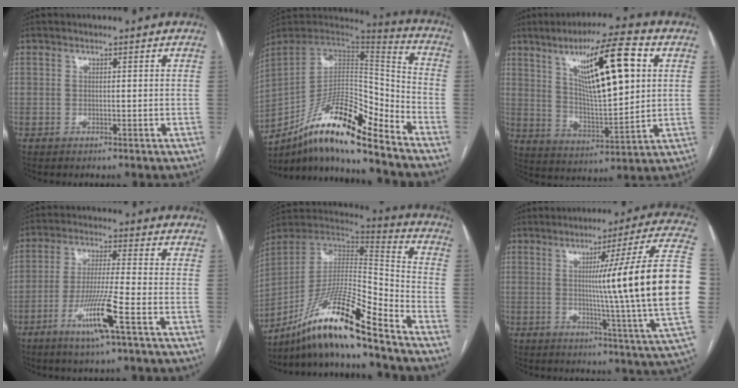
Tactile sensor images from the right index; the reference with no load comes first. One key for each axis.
{"total": 18.8, "fx": -13.5, "fy": 3.0, "fz": 12.8, "tx": -0.232, "ty": 0.006, "tz": -0.242}
{"total": 16.1, "fx": 5.8, "fy": 2.8, "fz": 14.8, "tx": -0.250, "ty": 0.009, "tz": 0.100}
{"total": 9.5, "fx": -4.5, "fy": -0.6, "fz": 8.4, "tx": -0.163, "ty": -0.014, "tz": -0.086}
{"total": 18.6, "fx": -13.8, "fy": 0.6, "fz": 12.5, "tx": -0.246, "ty": 0.000, "tz": -0.252}
{"total": 22.3, "fx": 0.8, "fy": -2.6, "fz": 22.2, "tx": -0.245, "ty": -0.001, "tz": -0.006}